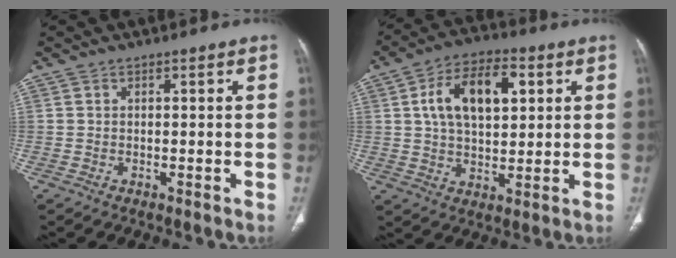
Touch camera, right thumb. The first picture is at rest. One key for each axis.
{"total": 13.9, "fx": 3.8, "fy": 7.7, "fz": 10.9, "tx": -0.171, "ty": 0.005, "tz": 0.063}